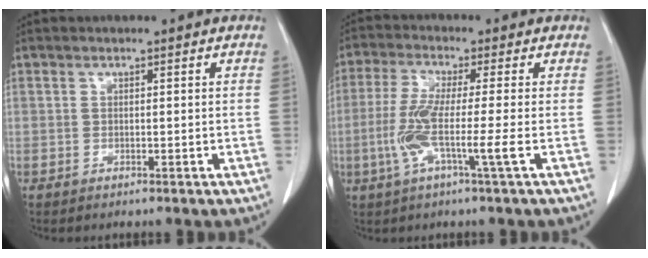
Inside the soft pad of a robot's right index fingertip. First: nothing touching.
{"total": 7.6, "force": [-1.9, -0.6, 7.4], "torque": [-0.154, -0.011, -0.043]}